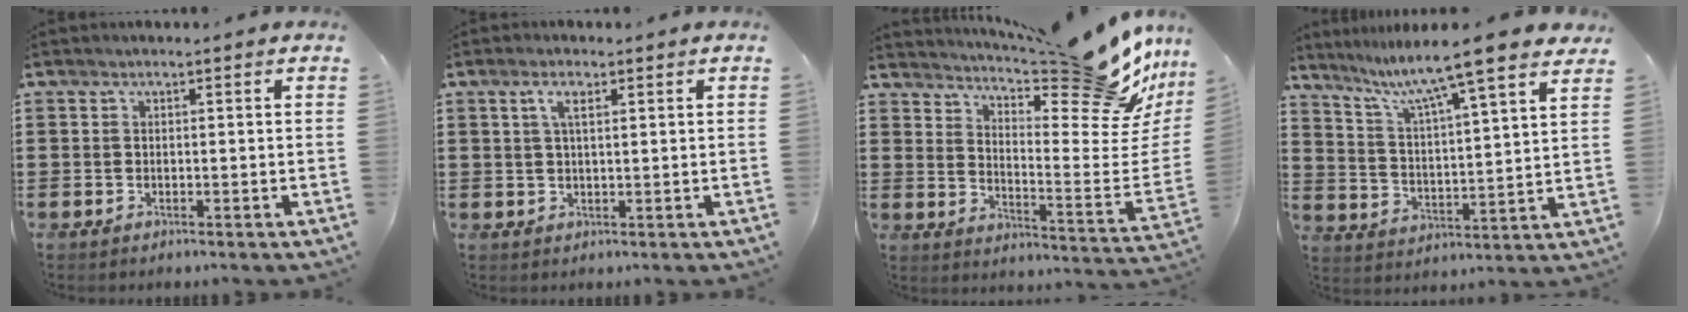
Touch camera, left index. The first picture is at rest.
{"total": 2.8, "force": [1.1, 0.8, 2.4], "torque": [-0.052, 0.006, 0.016]}
{"total": 14.5, "force": [11.6, 2.5, 8.3], "torque": [-0.121, -0.103, 0.187]}
{"total": 8.6, "force": [7.3, -0.8, 4.6], "torque": [-0.109, -0.053, 0.113]}